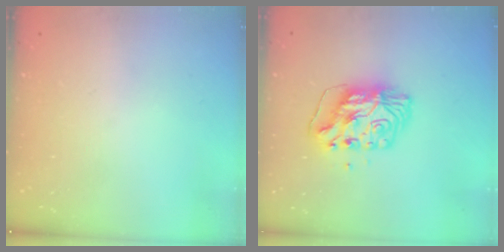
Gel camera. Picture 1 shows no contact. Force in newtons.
{"total": 11.3, "press": 11.3, "slide": 1.1}